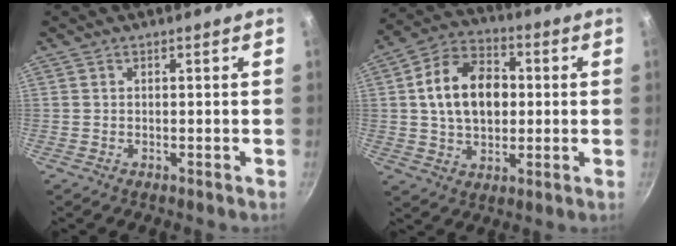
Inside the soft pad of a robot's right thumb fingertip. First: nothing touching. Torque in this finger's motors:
{"motor_torque": [-0.40, 0.95, 0.54, 0.24, 0.13]}